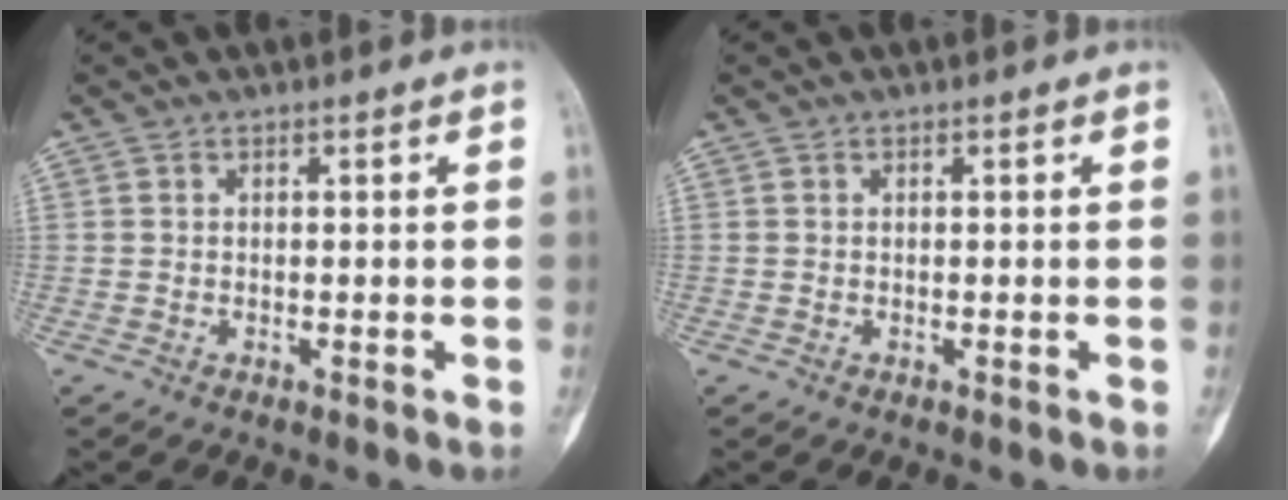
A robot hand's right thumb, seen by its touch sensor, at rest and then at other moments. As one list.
[{"total": 0.0}]